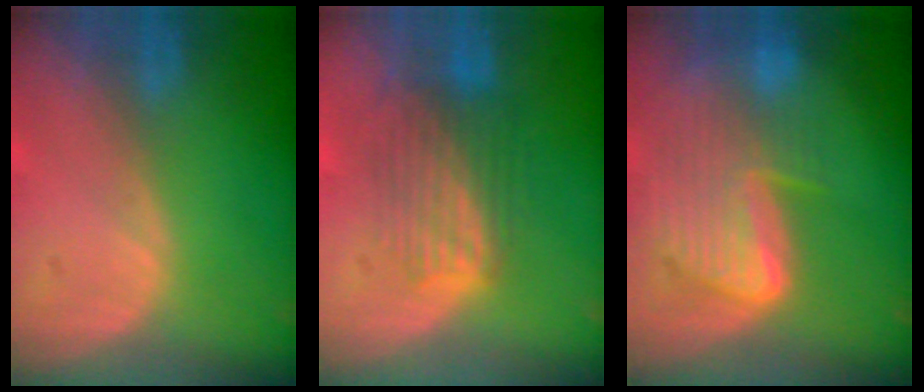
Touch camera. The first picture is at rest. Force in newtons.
{"total": 6.3, "press": 6.3, "slide": 0.5}
{"total": 9.9, "press": 8.4, "slide": 5.1}